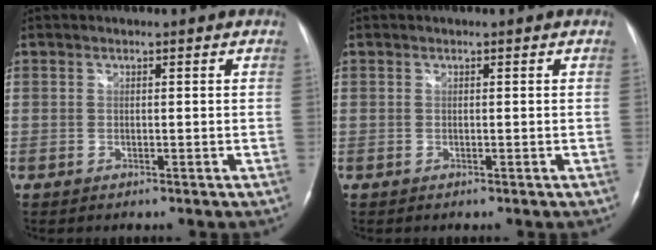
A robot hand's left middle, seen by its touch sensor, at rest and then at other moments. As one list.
[{"total": 0.0}]